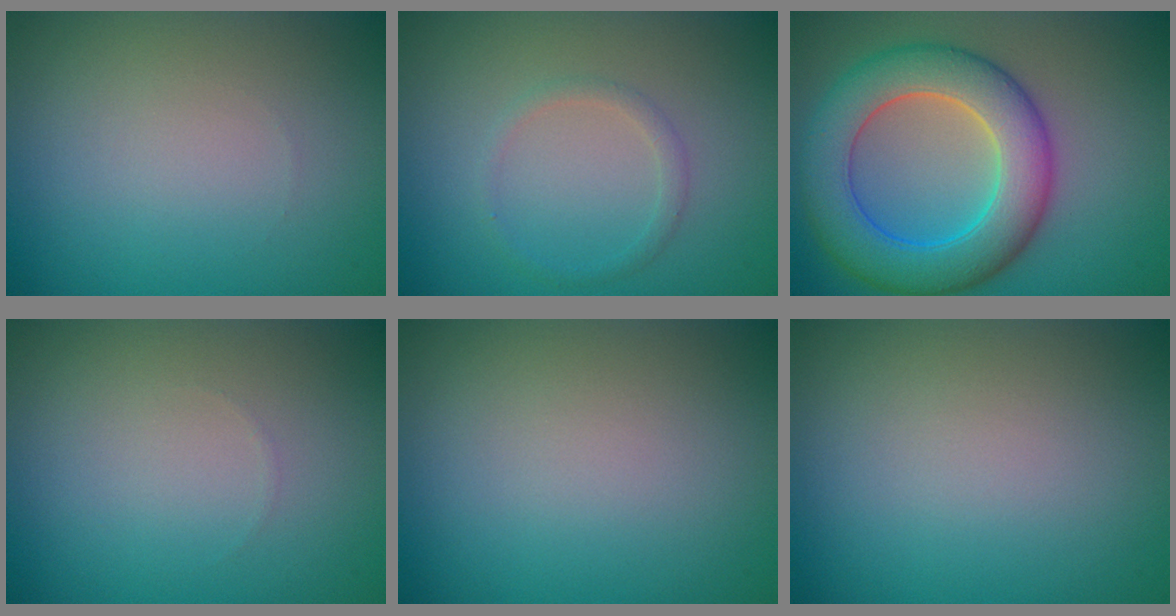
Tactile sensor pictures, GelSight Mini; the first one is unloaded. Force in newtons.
{"total": 1.2, "press": 1.2, "slide": 0.0}
{"total": 8.8, "press": 8.8, "slide": 0.1}
{"total": 0.0}
{"total": 0.0}
{"total": 0.0}